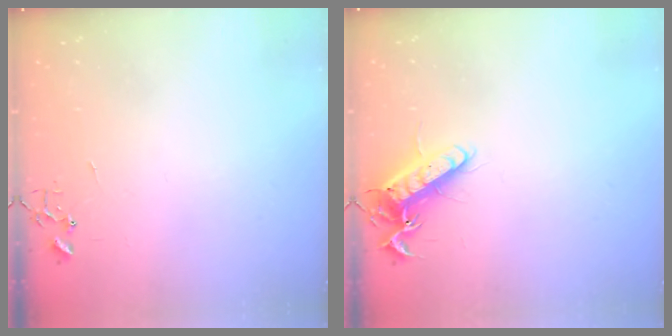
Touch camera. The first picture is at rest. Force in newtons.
{"total": 13.2, "press": 13.2, "slide": 1.3}